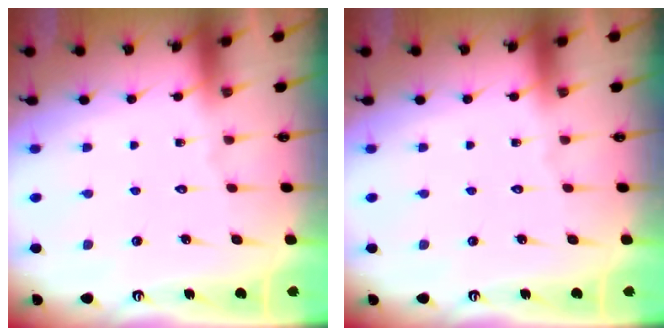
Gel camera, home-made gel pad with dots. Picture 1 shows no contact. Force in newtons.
{"total": 0.0}